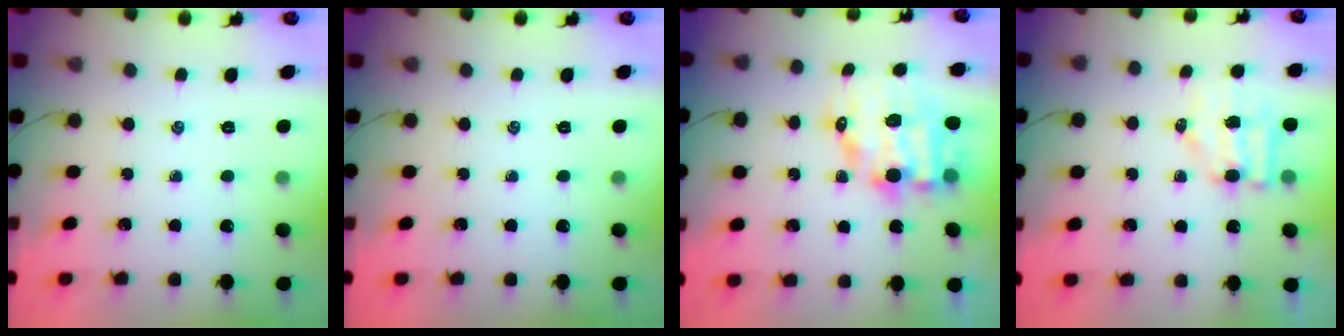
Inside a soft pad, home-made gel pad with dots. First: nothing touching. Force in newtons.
{"total": 0.0}
{"total": 12.1, "press": 11.8, "slide": 3.0}
{"total": 6.2, "press": 6.1, "slide": 0.9}